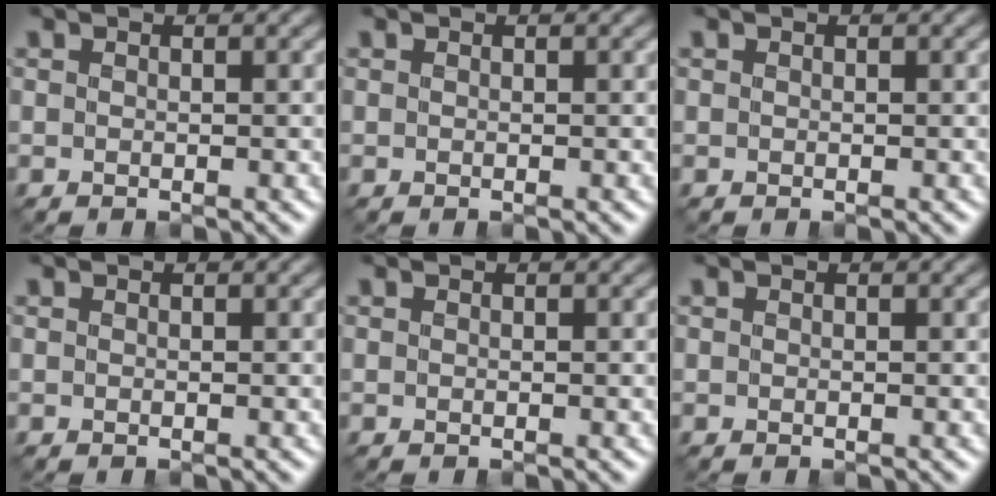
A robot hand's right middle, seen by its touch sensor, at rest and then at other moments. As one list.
[{"total": 0.0}, {"total": 0.0}, {"total": 0.0}, {"total": 0.0}, {"total": 0.0}]